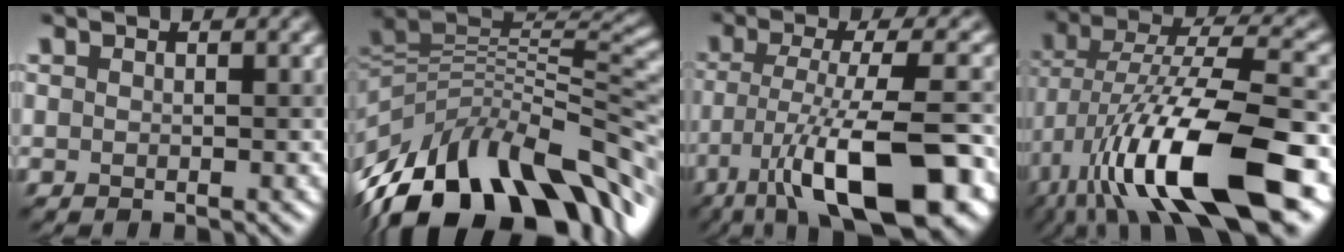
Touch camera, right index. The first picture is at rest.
{"total": 14.5, "force": [-5.1, 7.3, 11.5], "torque": [-0.194, 0.012, -0.089]}
{"total": 13.3, "force": [-6.1, 4.0, 11.1], "torque": [-0.188, -0.006, -0.098]}
{"total": 14.6, "force": [-5.6, 4.5, 12.7], "torque": [-0.230, 0.000, -0.095]}